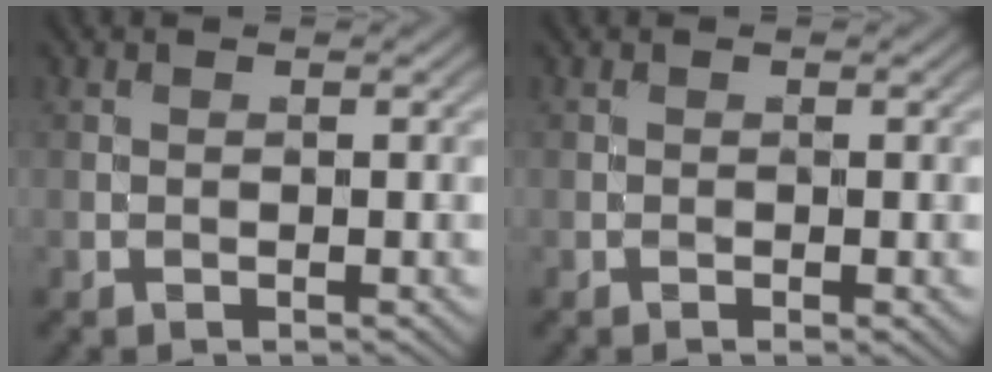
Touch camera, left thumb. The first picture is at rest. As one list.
[{"total": 1.2, "force": [-0.5, 0.3, 1.1], "torque": [-0.019, 0.001, -0.008]}]